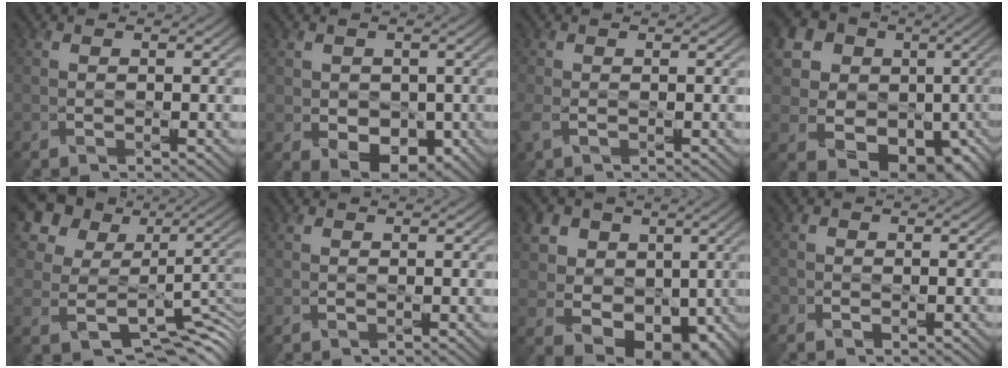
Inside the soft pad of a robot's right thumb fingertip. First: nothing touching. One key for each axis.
{"total": 4.6, "fx": -0.4, "fy": 3.7, "fz": 2.7, "tx": -0.060, "ty": -0.021, "tz": 0.002}
{"total": 2.6, "fx": -0.9, "fy": 1.6, "fz": 1.8, "tx": -0.063, "ty": -0.012, "tz": -0.021}
{"total": 18.1, "fx": 2.2, "fy": 15.7, "fz": 8.6, "tx": -0.218, "ty": -0.006, "tz": 0.052}
{"total": 13.4, "fx": 4.5, "fy": 10.4, "fz": 7.2, "tx": -0.192, "ty": 0.004, "tz": 0.092}
{"total": 0.0}
{"total": 12.7, "fx": 2.2, "fy": 10.7, "fz": 6.5, "tx": -0.140, "ty": 0.002, "tz": 0.029}
{"total": 1.7, "fx": -1.2, "fy": 1.3, "fz": 0.1, "tx": 0.003, "ty": -0.005, "tz": -0.029}